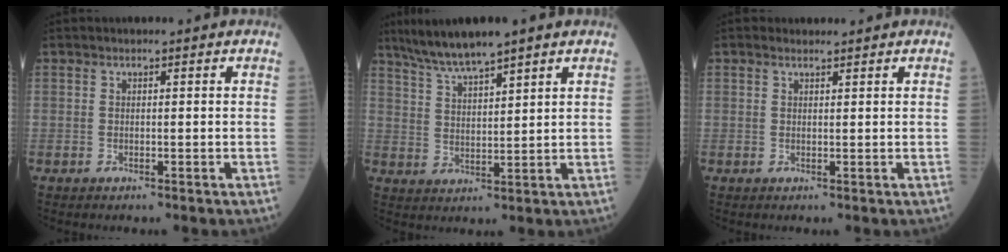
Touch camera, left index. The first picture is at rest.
{"total": 7.7, "force": [6.4, 0.1, 4.4], "torque": [-0.090, 0.014, 0.122]}
{"total": 0.9, "force": [0.9, 0.2, 0.1], "torque": [-0.012, 0.005, 0.015]}